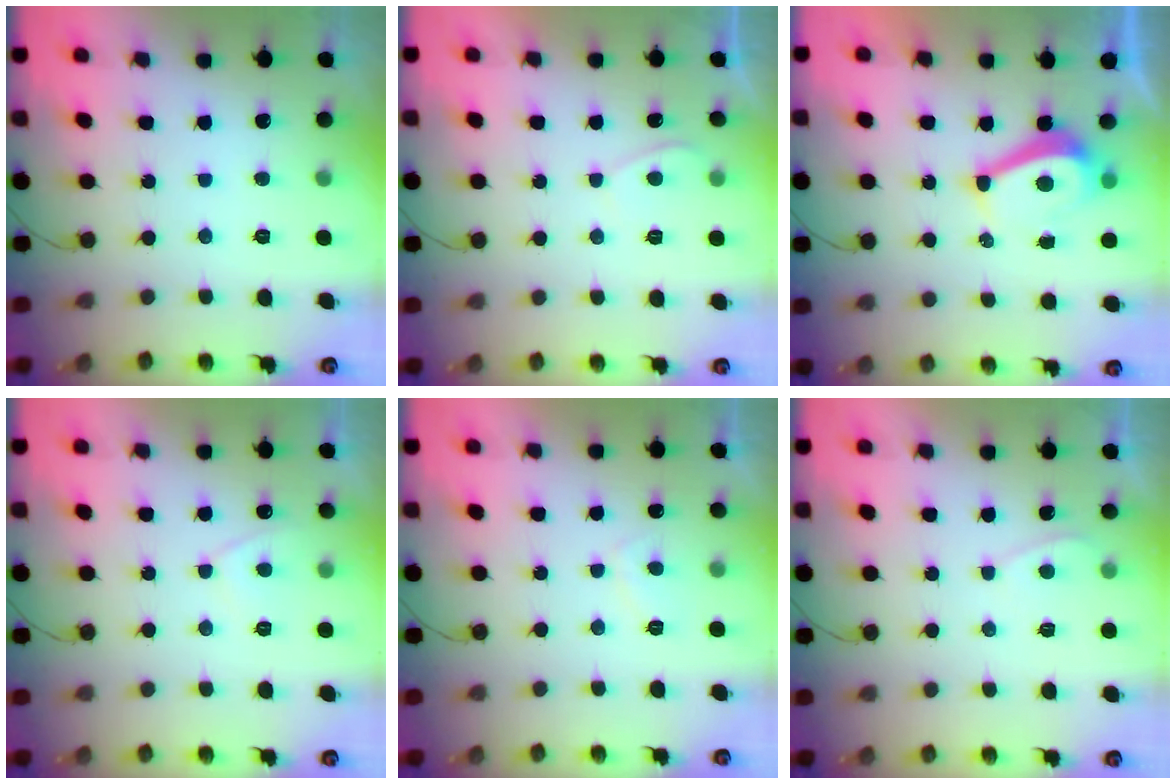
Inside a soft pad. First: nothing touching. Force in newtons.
{"total": 0.7, "press": 0.5, "slide": 0.4}
{"total": 7.7, "press": 7.7, "slide": 0.8}
{"total": 2.8, "press": 2.7, "slide": 0.5}
{"total": 1.9, "press": 1.7, "slide": 0.8}
{"total": 2.8, "press": 2.7, "slide": 0.3}